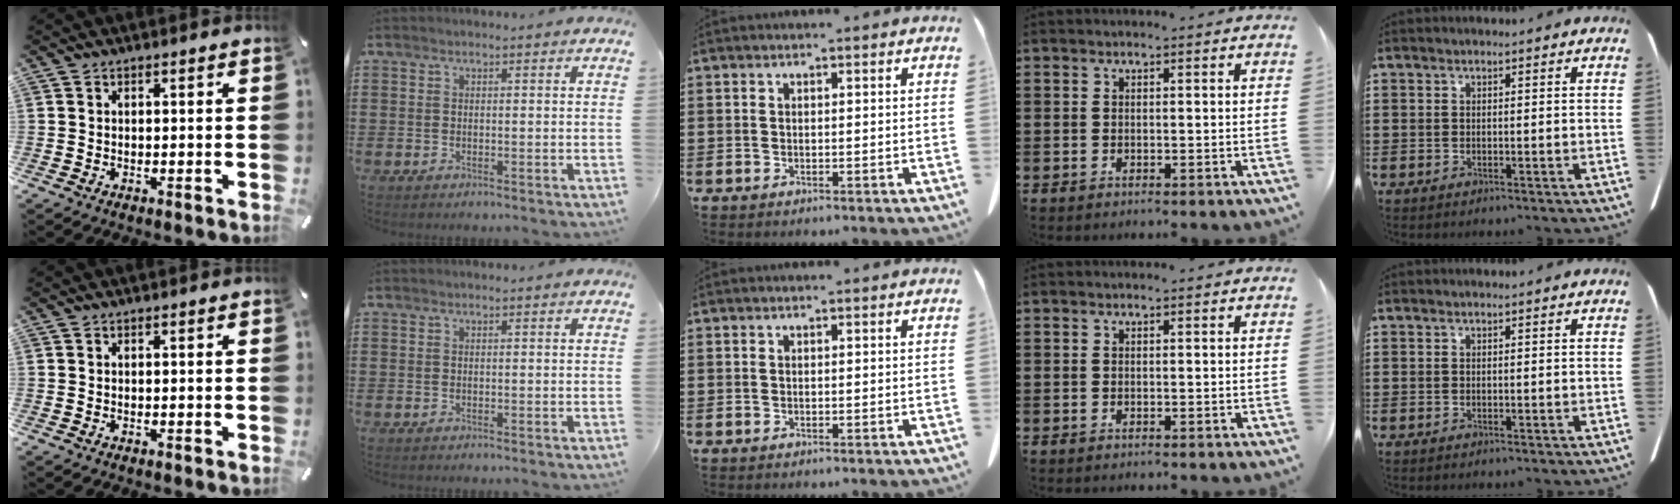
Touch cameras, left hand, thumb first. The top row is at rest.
{}